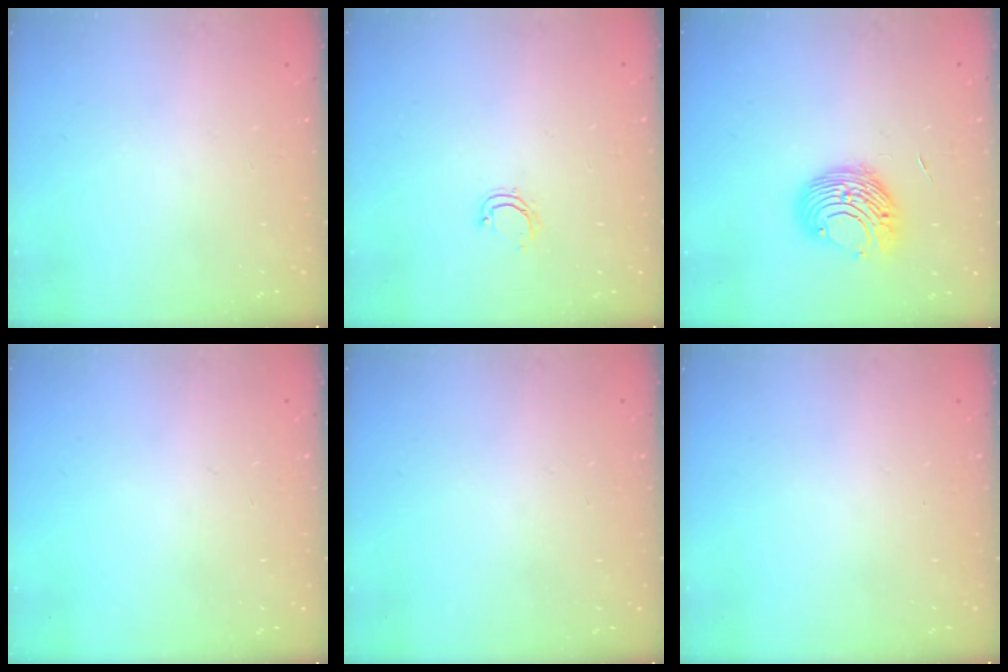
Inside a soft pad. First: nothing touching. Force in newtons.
{"total": 3.7, "press": 3.7, "slide": 0.3}
{"total": 9.6, "press": 9.6, "slide": 0.7}
{"total": 0.0}
{"total": 0.0}
{"total": 0.0}